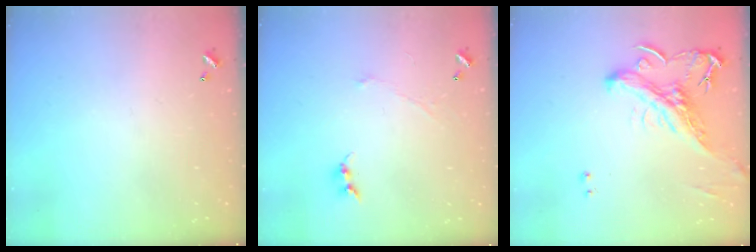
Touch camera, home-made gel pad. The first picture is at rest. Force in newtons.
{"total": 0.0}
{"total": 2.2, "press": 1.4, "slide": 1.7}